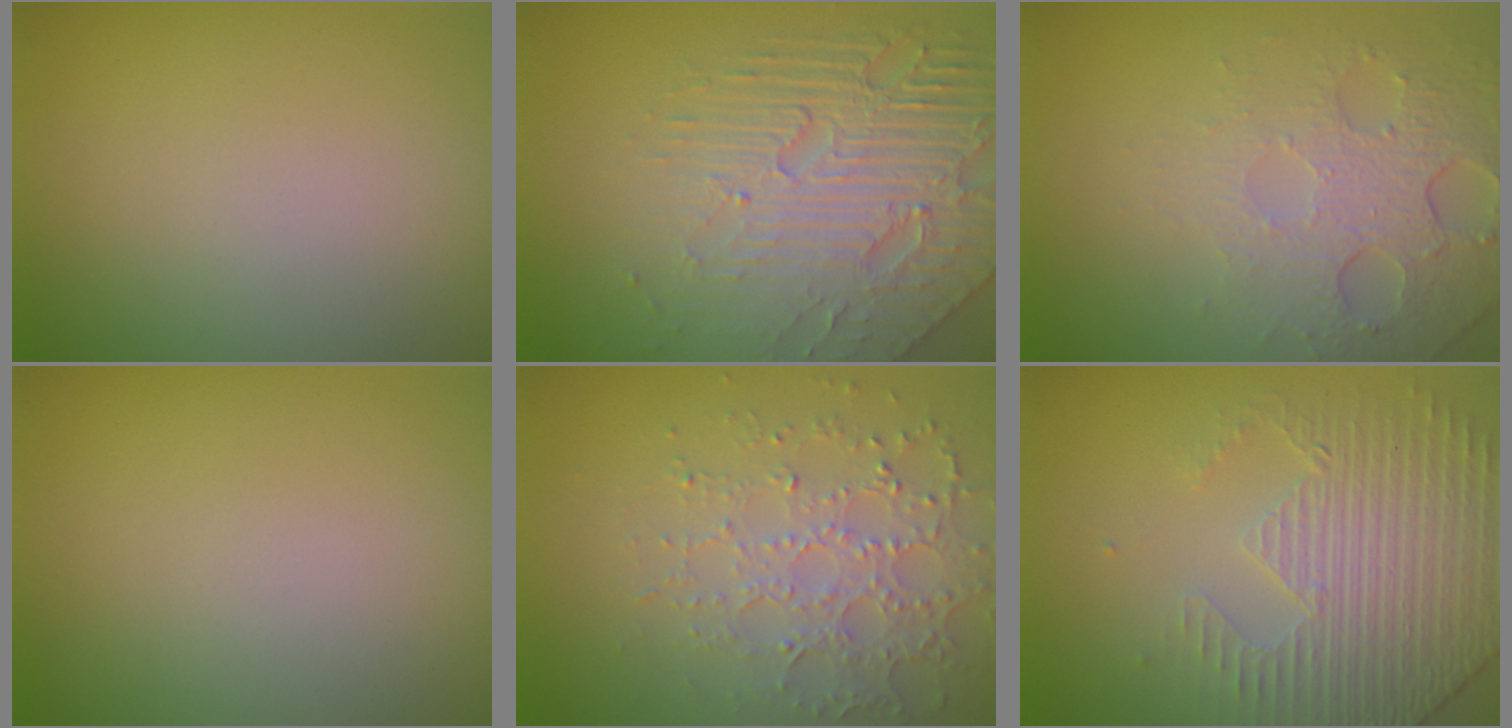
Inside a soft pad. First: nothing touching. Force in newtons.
{"total": 8.4, "press": 5.7, "slide": 6.2}
{"total": 5.2, "press": 3.3, "slide": 3.9}
{"total": 0.0}
{"total": 3.5, "press": 3.2, "slide": 1.4}
{"total": 4.5, "press": 3.6, "slide": 2.8}